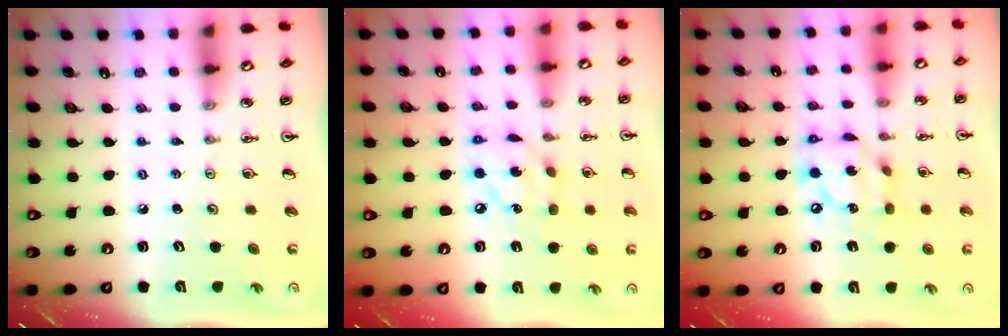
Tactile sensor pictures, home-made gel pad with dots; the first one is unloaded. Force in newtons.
{"total": 10.9, "press": 10.8, "slide": 0.7}
{"total": 14.1, "press": 14.0, "slide": 1.2}